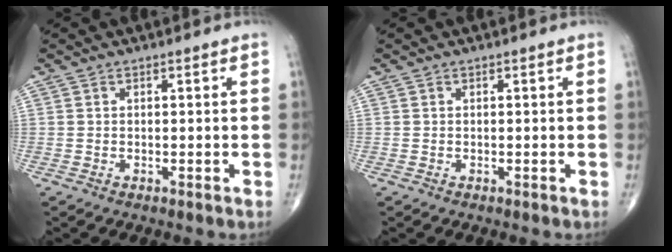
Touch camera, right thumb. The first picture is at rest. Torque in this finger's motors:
{"motor_torque": [-0.13, 0.13, 0.00, 0.00, 0.00]}